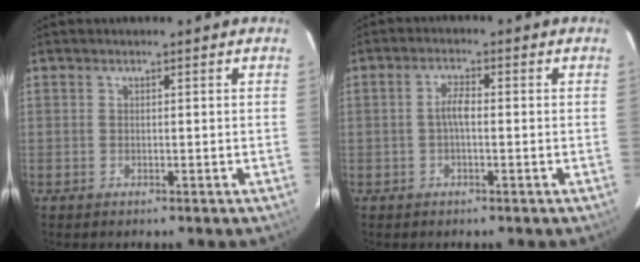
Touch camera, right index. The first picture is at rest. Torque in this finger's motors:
{"motor_torque": [0.17, -0.05, 0.22, 0.07]}